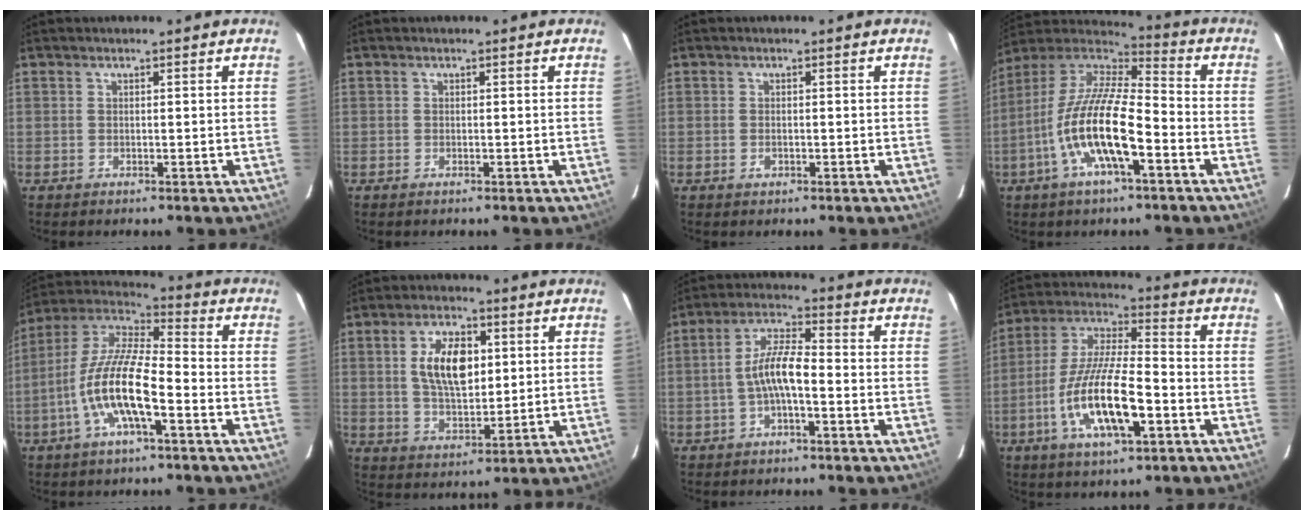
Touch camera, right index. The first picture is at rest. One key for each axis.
{"total": 0.0}
{"total": 1.2, "fx": -0.6, "fy": 0.8, "fz": 0.7, "tx": -0.012, "ty": 0.000, "tz": -0.009}
{"total": 17.4, "fx": -6.3, "fy": 4.8, "fz": 15.5, "tx": -0.301, "ty": -0.012, "tz": -0.127}
{"total": 14.1, "fx": -5.4, "fy": 3.4, "fz": 12.5, "tx": -0.252, "ty": -0.002, "tz": -0.108}
{"total": 10.4, "fx": 2.2, "fy": 5.3, "fz": 8.7, "tx": -0.160, "ty": 0.009, "tz": 0.045}
{"total": 6.8, "fx": -2.0, "fy": 1.6, "fz": 6.3, "tx": -0.132, "ty": 0.016, "tz": -0.036}
{"total": 16.0, "fx": -5.7, "fy": 4.4, "fz": 14.3, "tx": -0.293, "ty": -0.012, "tz": -0.107}